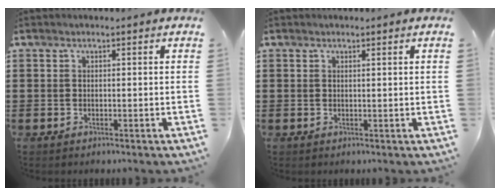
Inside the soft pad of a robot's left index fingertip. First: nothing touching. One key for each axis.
{"total": 0.7, "fx": 0.4, "fy": -0.2, "fz": 0.5, "tx": -0.010, "ty": -0.004, "tz": 0.009}